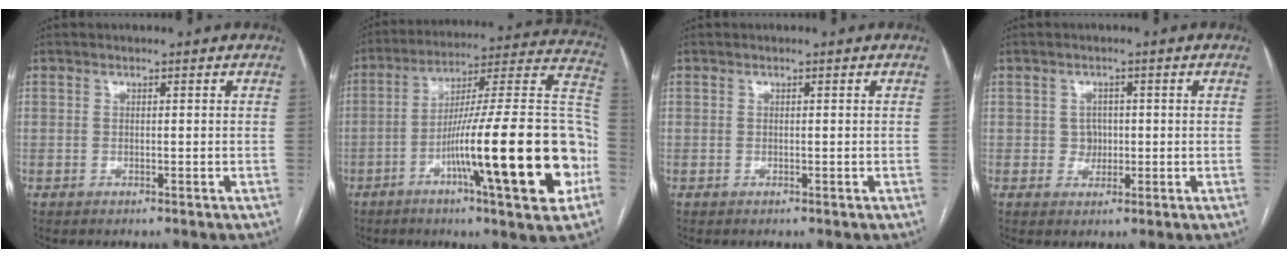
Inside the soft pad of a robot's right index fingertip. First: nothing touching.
{"total": 26.2, "force": [-8.0, 1.5, 24.9], "torque": [-0.313, 0.003, -0.129]}
{"total": 0.0}
{"total": 2.3, "force": [0.0, 2.2, 0.8], "torque": [-0.006, 0.004, 0.001]}